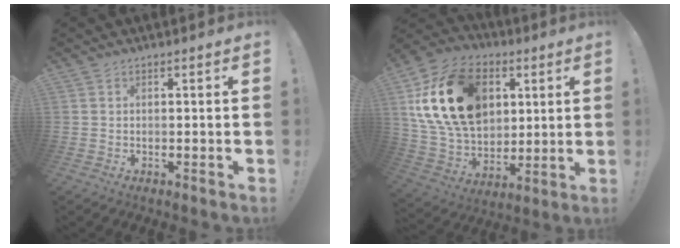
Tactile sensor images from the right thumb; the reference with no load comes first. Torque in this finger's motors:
{"motor_torque": [0.59, 1.04, 1.94, 0.83, 0.84]}